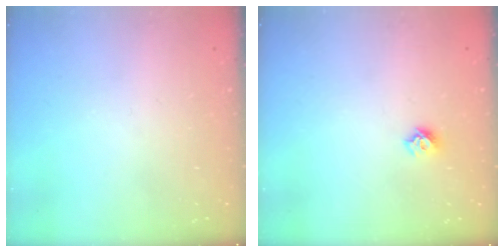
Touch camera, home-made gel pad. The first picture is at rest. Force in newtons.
{"total": 5.7, "press": 5.7, "slide": 0.5}